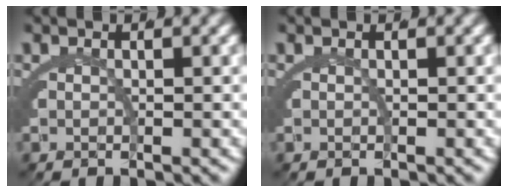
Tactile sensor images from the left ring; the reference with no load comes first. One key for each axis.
{"total": 0.0}